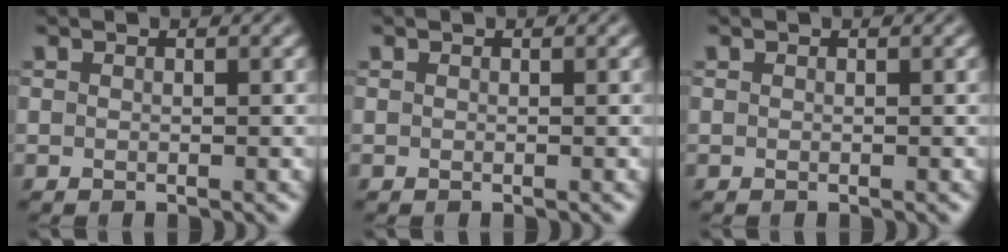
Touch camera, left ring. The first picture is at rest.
{"total": 0.0}
{"total": 0.0}